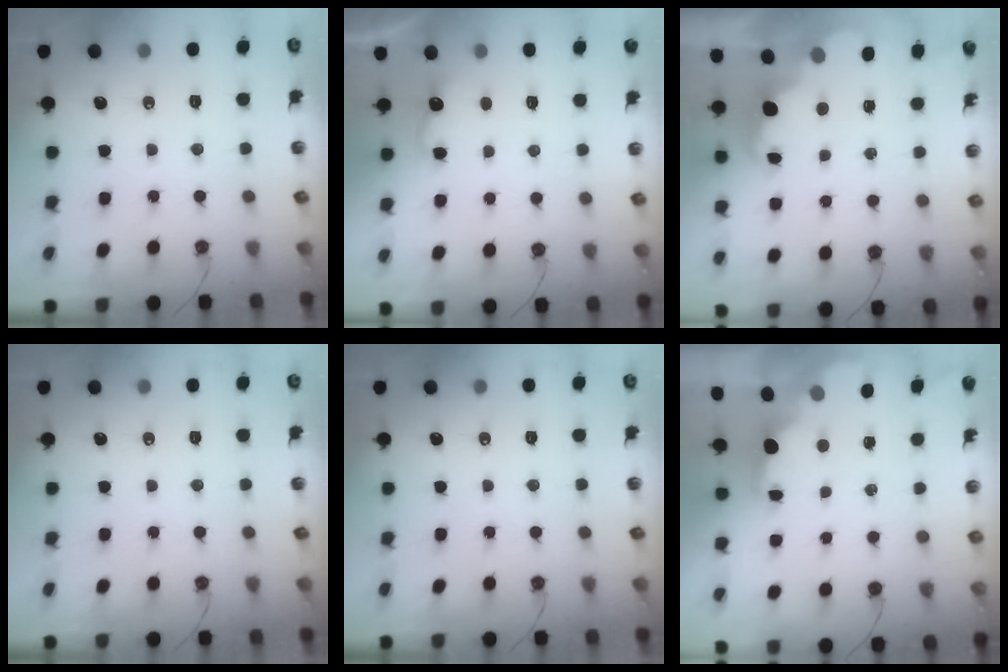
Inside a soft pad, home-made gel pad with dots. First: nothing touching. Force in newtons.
{"total": 3.9, "press": 3.8, "slide": 0.9}
{"total": 2.4, "press": 2.3, "slide": 0.5}
{"total": 0.0}
{"total": 0.0}
{"total": 1.6, "press": 1.4, "slide": 0.7}